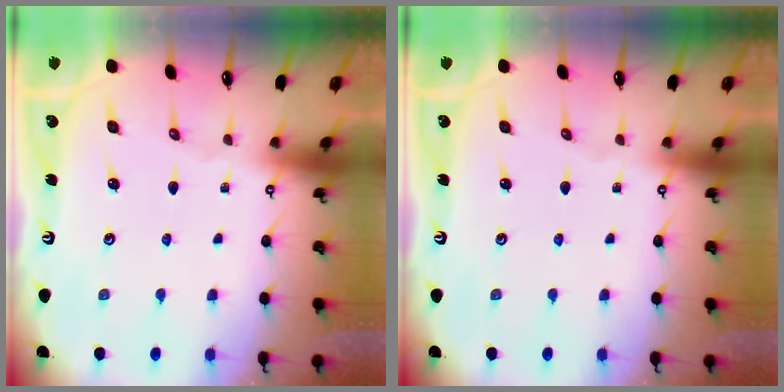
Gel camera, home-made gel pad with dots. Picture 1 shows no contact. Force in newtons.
{"total": 0.0}